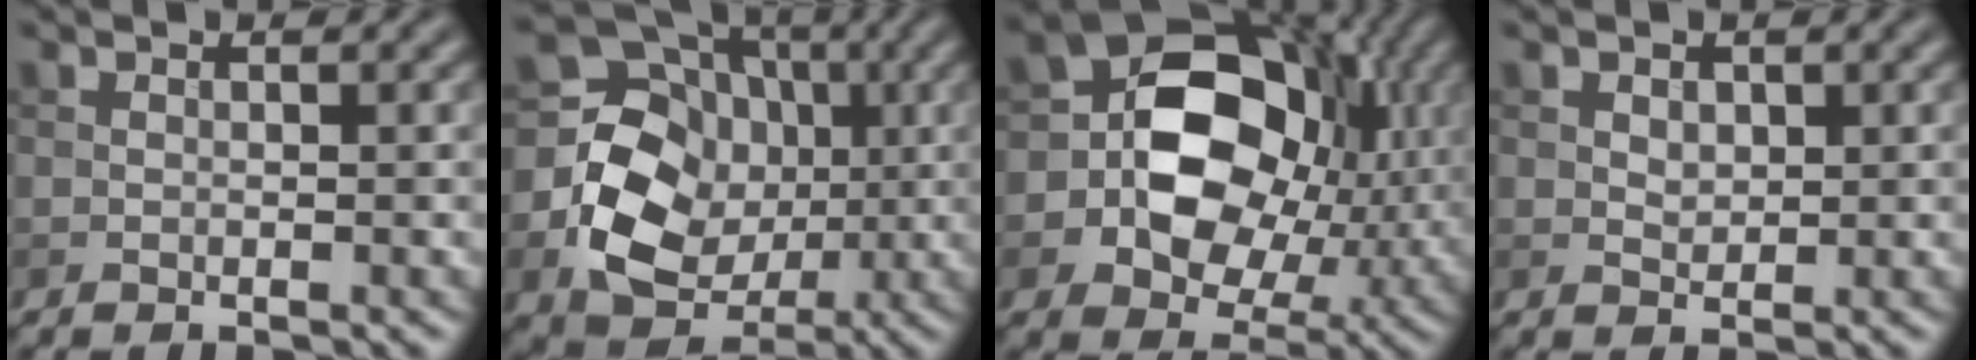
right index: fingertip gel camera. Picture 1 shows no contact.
{"total": 12.8, "force": [-1.7, 10.7, 6.8], "torque": [-0.099, -0.016, -0.048]}
{"total": 13.0, "force": [0.6, 10.0, 8.3], "torque": [-0.129, 0.000, -0.004]}
{"total": 1.3, "force": [0.5, 1.0, 0.7], "torque": [-0.012, -0.002, 0.010]}